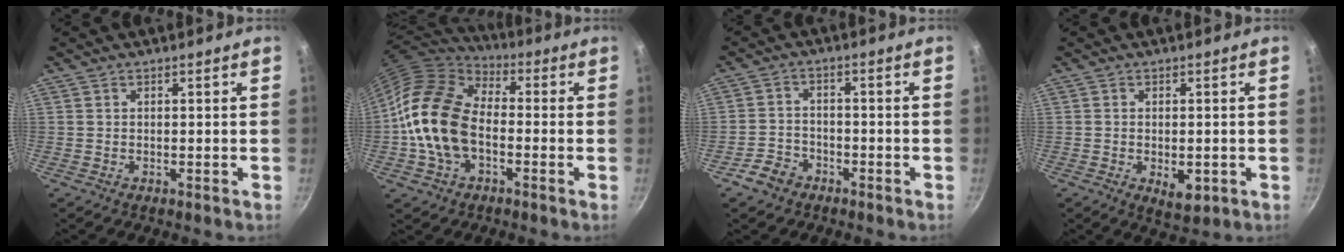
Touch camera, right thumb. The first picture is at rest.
{"total": 16.9, "force": [-2.5, 11.1, 12.4], "torque": [-0.205, 0.032, -0.062]}
{"total": 5.0, "force": [-3.2, 3.5, 1.5], "torque": [-0.019, 0.033, -0.058]}
{"total": 4.8, "force": [-1.2, 2.6, 3.9], "torque": [-0.049, -0.006, -0.011]}